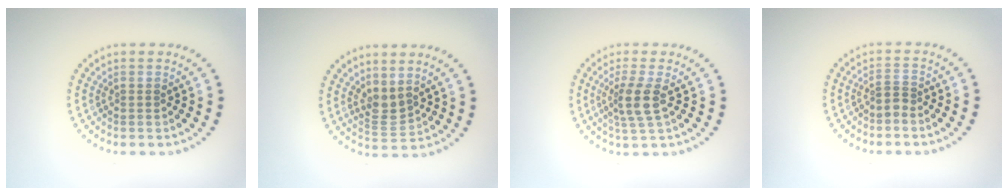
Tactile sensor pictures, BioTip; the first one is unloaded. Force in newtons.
{"total": 2.0, "press": 1.6, "slide": 1.1}
{"total": 2.7, "press": 2.2, "slide": 1.6}
{"total": 1.1, "press": 0.7, "slide": 0.8}